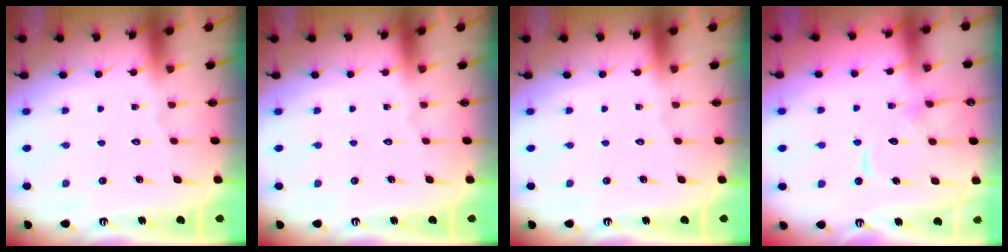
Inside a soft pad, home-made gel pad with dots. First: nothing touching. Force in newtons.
{"total": 0.0}
{"total": 0.0}
{"total": 11.5, "press": 11.5, "slide": 1.2}